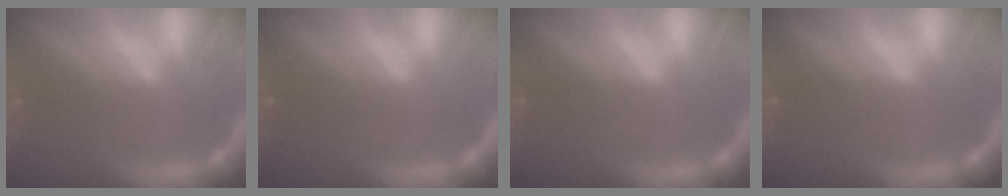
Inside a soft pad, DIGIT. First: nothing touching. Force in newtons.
{"total": 0.0}
{"total": 0.0}
{"total": 0.0}